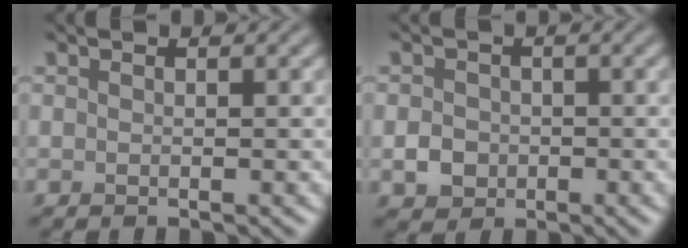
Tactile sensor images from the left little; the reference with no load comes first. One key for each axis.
{"total": 2.2, "fx": -0.5, "fy": 1.9, "fz": 0.8, "tx": -0.011, "ty": -0.002, "tz": -0.014}